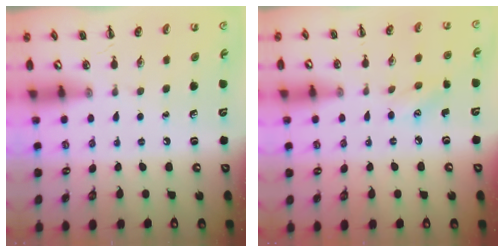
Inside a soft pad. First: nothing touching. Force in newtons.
{"total": 5.6, "press": 5.5, "slide": 1.3}